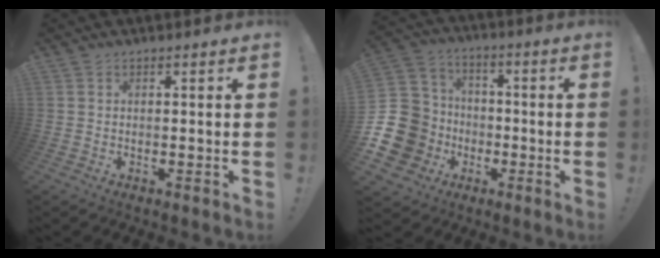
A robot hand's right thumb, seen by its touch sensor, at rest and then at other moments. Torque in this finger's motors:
{"motor_torque": [0.64, -0.43, 0.57, -0.61, 0.03]}